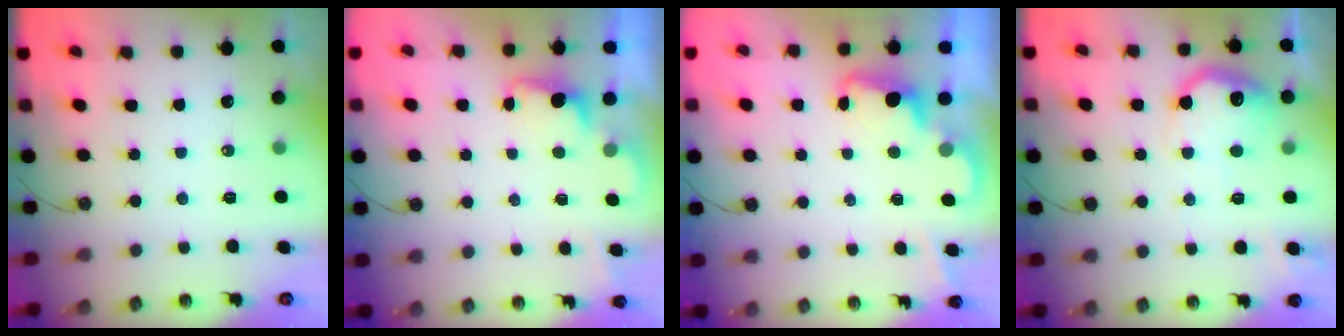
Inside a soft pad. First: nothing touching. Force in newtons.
{"total": 1.3, "press": 1.0, "slide": 0.9}
{"total": 2.4, "press": 2.4, "slide": 0.5}
{"total": 14.9, "press": 14.9, "slide": 0.8}